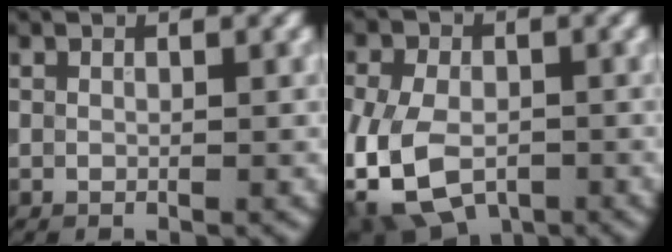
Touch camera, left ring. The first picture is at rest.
{"total": 10.9, "force": [-4.3, 7.3, 6.8], "torque": [-0.139, -0.039, -0.065]}